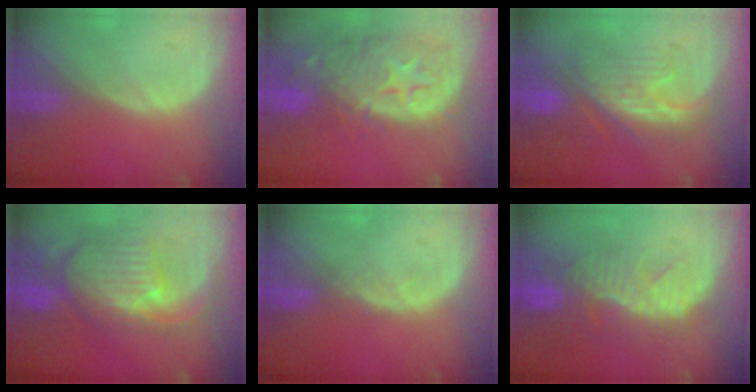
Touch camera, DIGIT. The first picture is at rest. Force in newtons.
{"total": 13.9, "press": 11.1, "slide": 8.3}
{"total": 8.1, "press": 7.9, "slide": 1.6}
{"total": 11.0, "press": 9.6, "slide": 5.4}
{"total": 1.1, "press": 1.1, "slide": 0.2}
{"total": 10.4, "press": 8.9, "slide": 5.4}